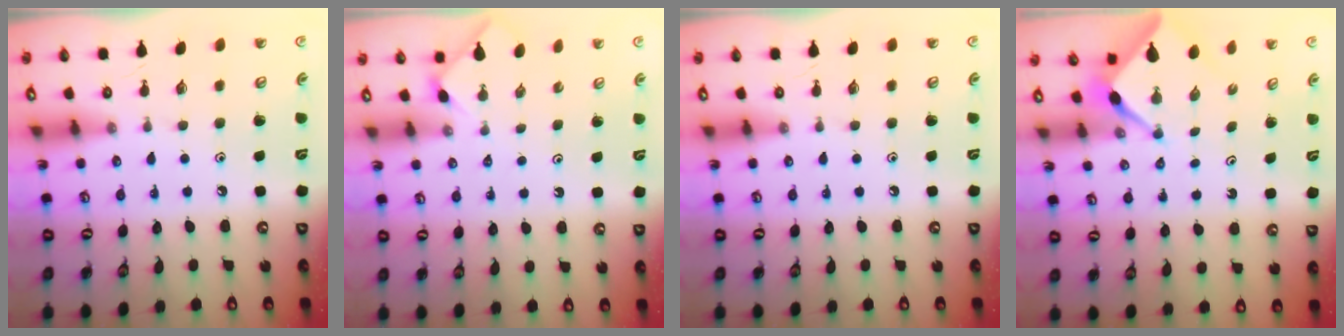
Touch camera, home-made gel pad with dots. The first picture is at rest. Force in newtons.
{"total": 0.0}
{"total": 0.0}
{"total": 2.2, "press": 2.2, "slide": 0.3}